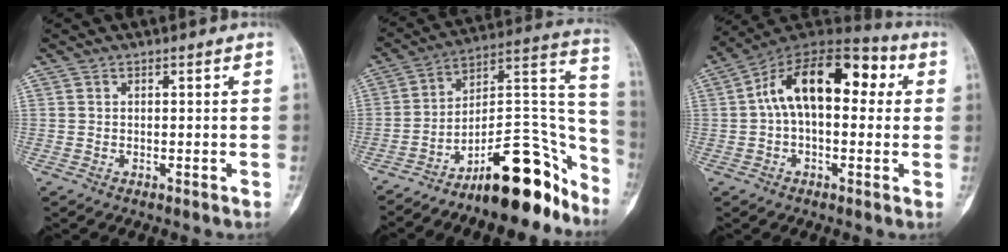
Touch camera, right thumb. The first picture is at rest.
{"total": 20.2, "force": [-13.9, 6.9, 12.9], "torque": [-0.128, 0.138, -0.220]}
{"total": 17.6, "force": [3.0, 9.9, 14.2], "torque": [-0.200, 0.049, 0.035]}